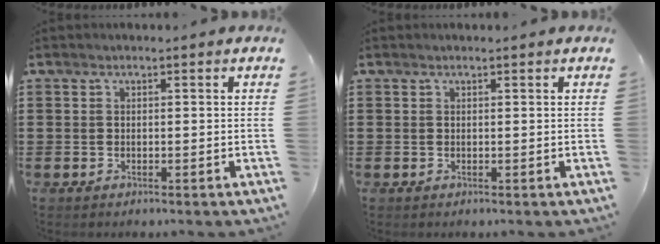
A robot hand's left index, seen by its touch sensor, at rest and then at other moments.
{"total": 0.0}